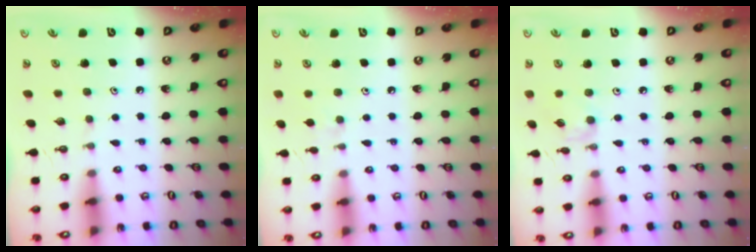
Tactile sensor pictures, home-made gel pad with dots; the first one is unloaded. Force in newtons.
{"total": 3.3, "press": 3.2, "slide": 0.7}
{"total": 3.3, "press": 3.3, "slide": 0.5}